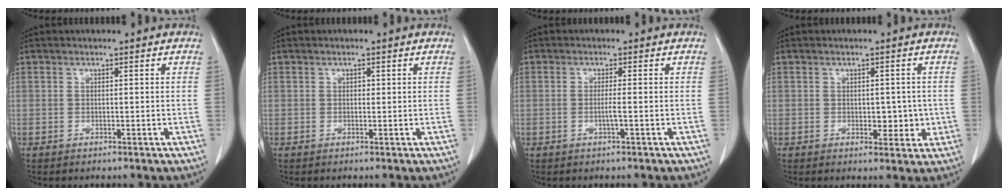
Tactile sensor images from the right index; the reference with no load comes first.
{"total": 0.5, "force": [0.1, 0.4, 0.3], "torque": [-0.002, 0.001, 0.002]}
{"total": 1.5, "force": [-0.4, -0.3, 1.4], "torque": [-0.026, 0.000, -0.007]}
{"total": 3.9, "force": [-0.4, 2.3, 3.0], "torque": [-0.026, 0.002, 0.003]}